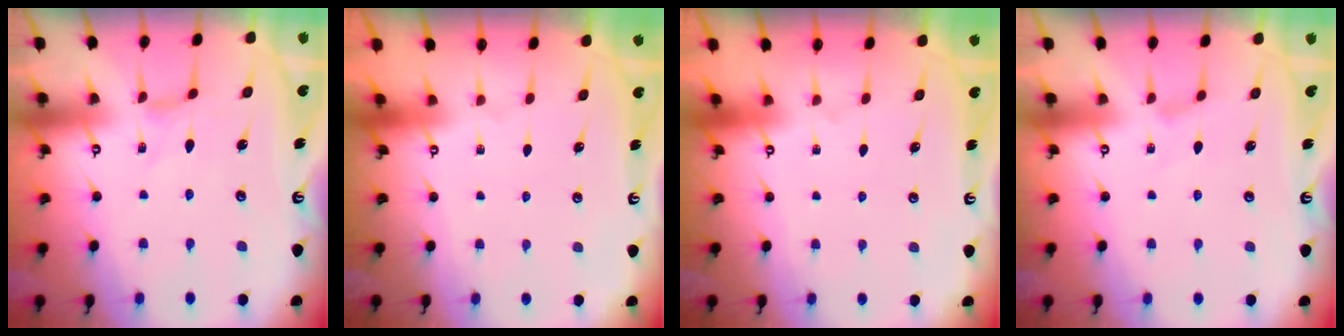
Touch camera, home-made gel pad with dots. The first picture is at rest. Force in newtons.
{"total": 0.0}
{"total": 0.0}
{"total": 0.0}